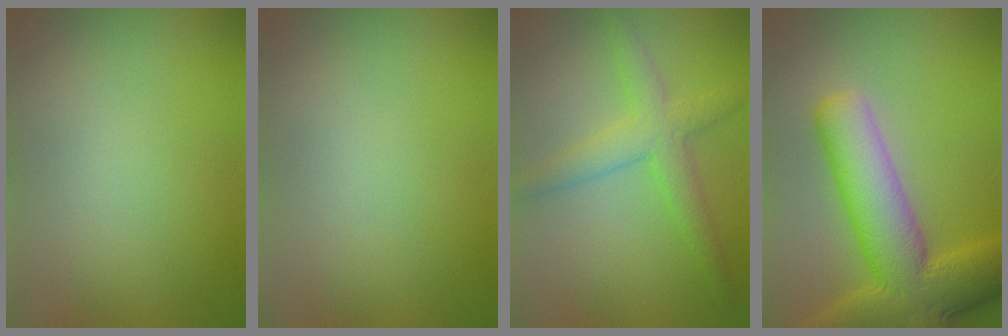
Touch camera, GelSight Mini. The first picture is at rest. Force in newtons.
{"total": 0.0}
{"total": 4.1, "press": 4.1, "slide": 0.1}
{"total": 10.5, "press": 10.5, "slide": 0.8}